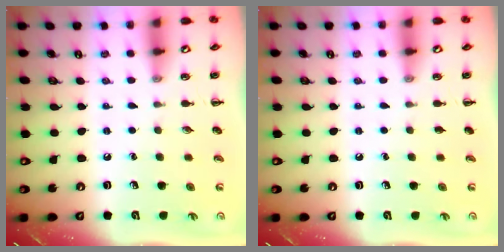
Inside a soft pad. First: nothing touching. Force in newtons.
{"total": 0.0}